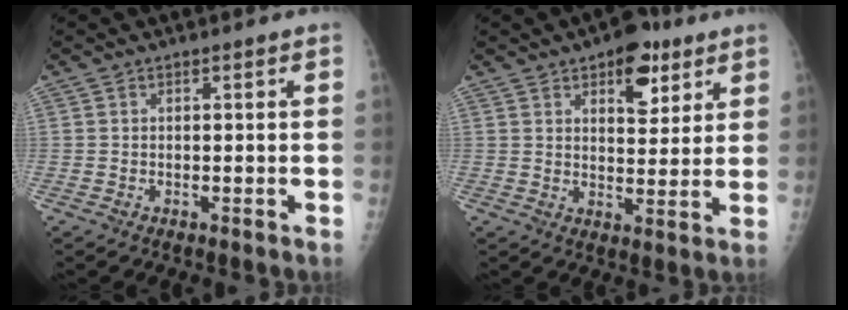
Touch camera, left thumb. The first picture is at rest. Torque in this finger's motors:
{"motor_torque": [1.01, 0.90, 0.84, -0.39, 0.18]}